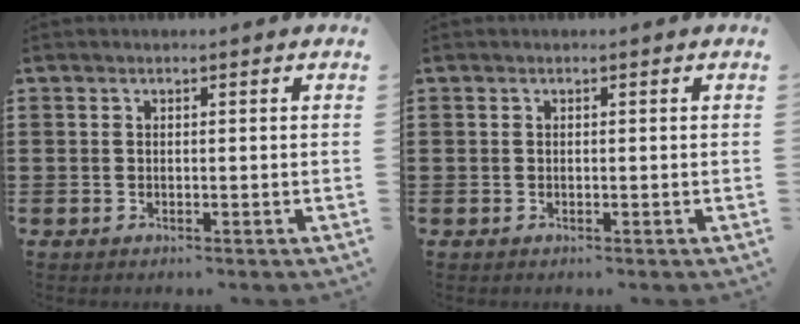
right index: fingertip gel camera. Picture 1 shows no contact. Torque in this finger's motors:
{"motor_torque": [-0.10, 0.33, 0.01, -0.01]}